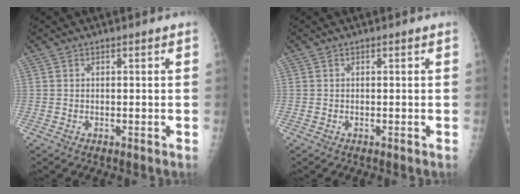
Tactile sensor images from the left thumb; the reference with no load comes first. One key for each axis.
{"total": 0.0}